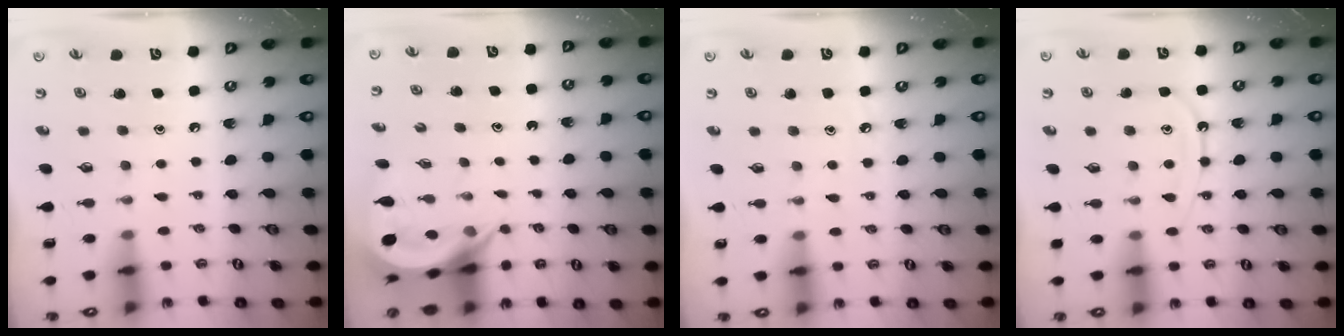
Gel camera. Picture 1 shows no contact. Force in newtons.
{"total": 5.8, "press": 5.8, "slide": 0.3}
{"total": 2.7, "press": 2.7, "slide": 0.4}
{"total": 9.6, "press": 9.5, "slide": 0.9}